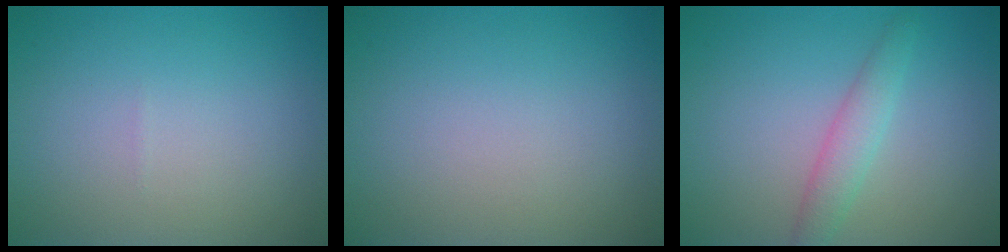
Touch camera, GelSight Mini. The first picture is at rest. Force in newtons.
{"total": 0.0}
{"total": 2.3, "press": 2.3, "slide": 0.1}